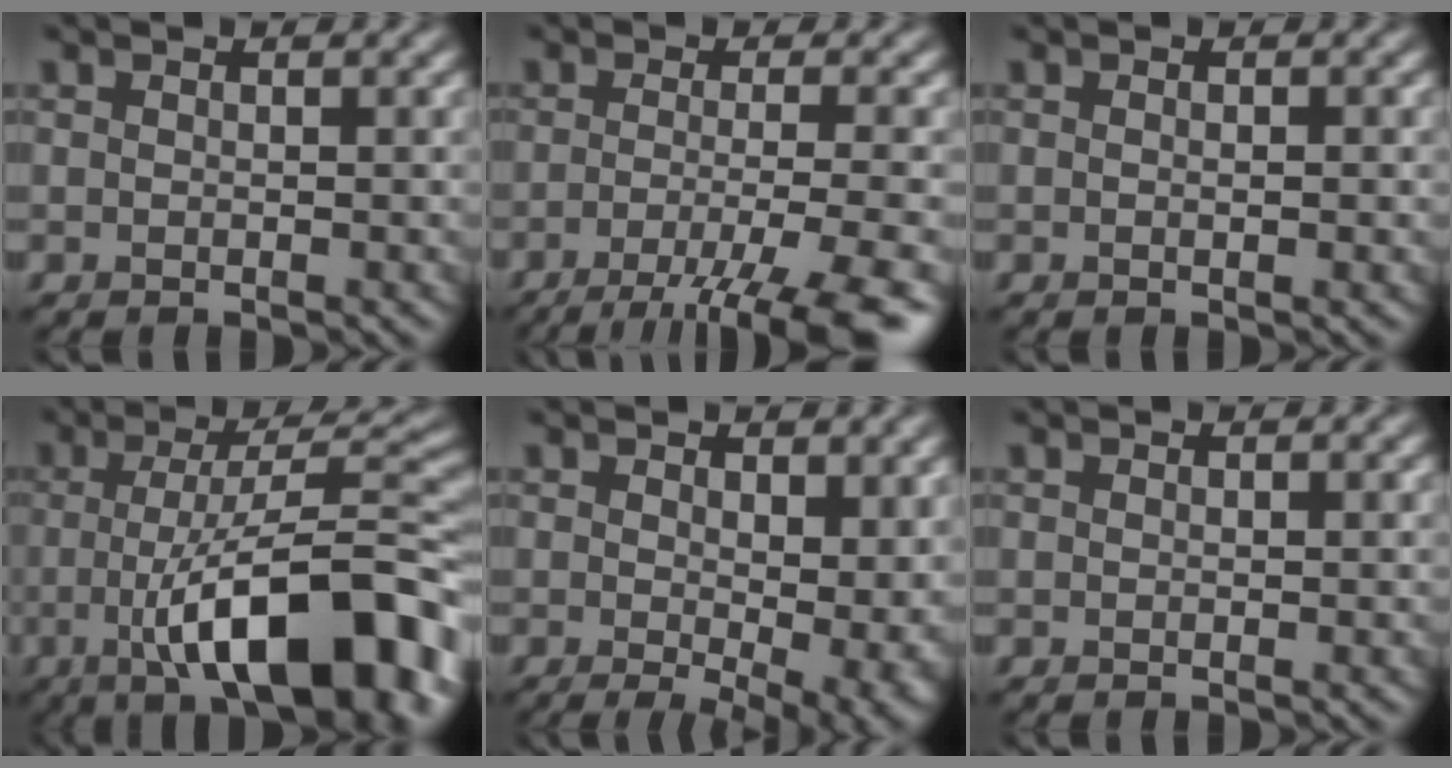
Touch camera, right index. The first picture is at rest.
{"total": 8.6, "force": [-4.8, 1.7, 6.9], "torque": [-0.097, -0.010, -0.082]}
{"total": 0.7, "force": [0.0, 0.2, 0.7], "torque": [-0.012, -0.002, 0.000]}
{"total": 13.5, "force": [-4.1, 3.9, 12.3], "torque": [-0.173, 0.002, -0.067]}
{"total": 6.8, "force": [0.0, 3.1, 6.1], "torque": [-0.077, -0.020, 0.007]}
{"total": 0.0}